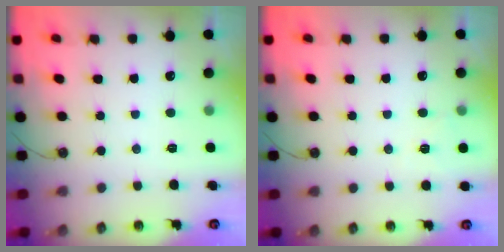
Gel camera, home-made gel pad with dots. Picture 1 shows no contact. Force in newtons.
{"total": 5.0, "press": 4.2, "slide": 2.6}